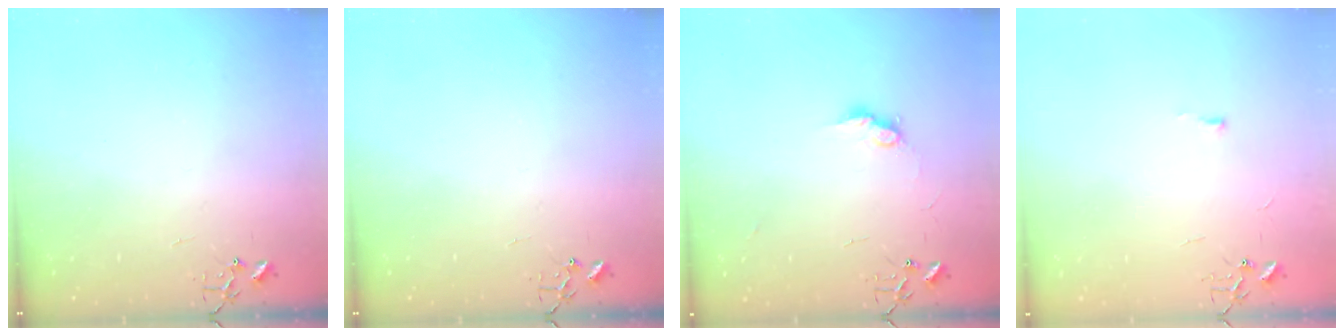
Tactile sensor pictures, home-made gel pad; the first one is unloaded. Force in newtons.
{"total": 0.0}
{"total": 8.0, "press": 8.0, "slide": 0.4}
{"total": 3.0, "press": 2.9, "slide": 0.4}